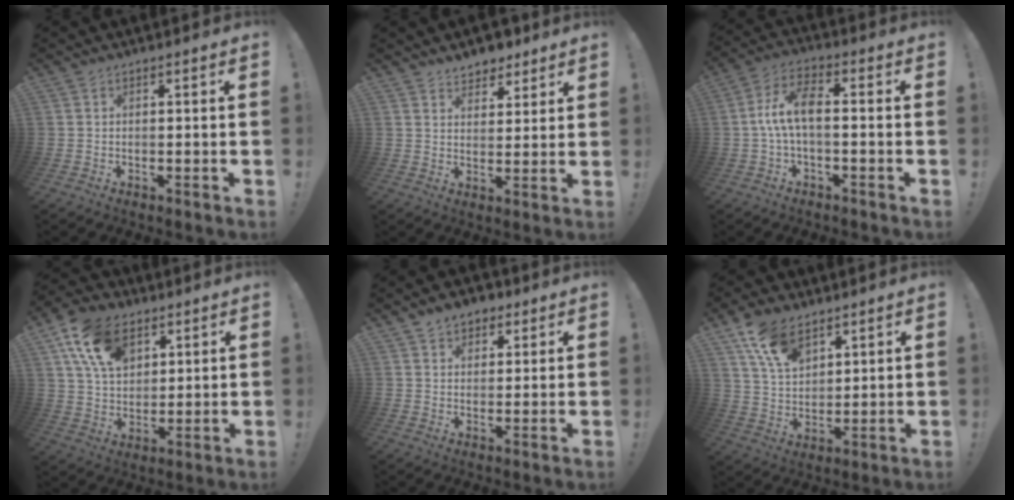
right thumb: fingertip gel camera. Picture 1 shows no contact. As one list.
[{"total": 6.3, "force": [5.3, 3.3, 0.9], "torque": [0.000, -0.039, 0.099]}, {"total": 8.8, "force": [-0.4, 3.6, 8.0], "torque": [-0.160, 0.007, -0.007]}, {"total": 16.3, "force": [7.8, 10.9, 9.2], "torque": [-0.153, -0.021, 0.150]}, {"total": 5.7, "force": [3.6, 4.1, 1.5], "torque": [-0.006, -0.019, 0.064]}, {"total": 12.3, "force": [7.9, 7.0, 6.4], "torque": [-0.111, -0.036, 0.150]}]